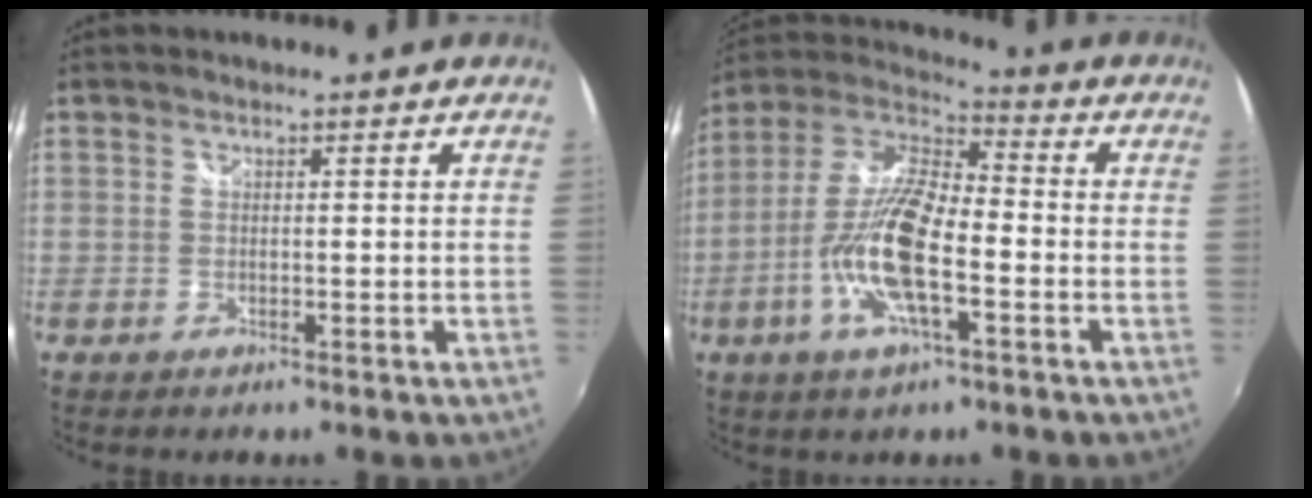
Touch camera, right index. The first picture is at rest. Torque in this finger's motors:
{"motor_torque": [0.59, -0.30, 0.76, 0.20]}